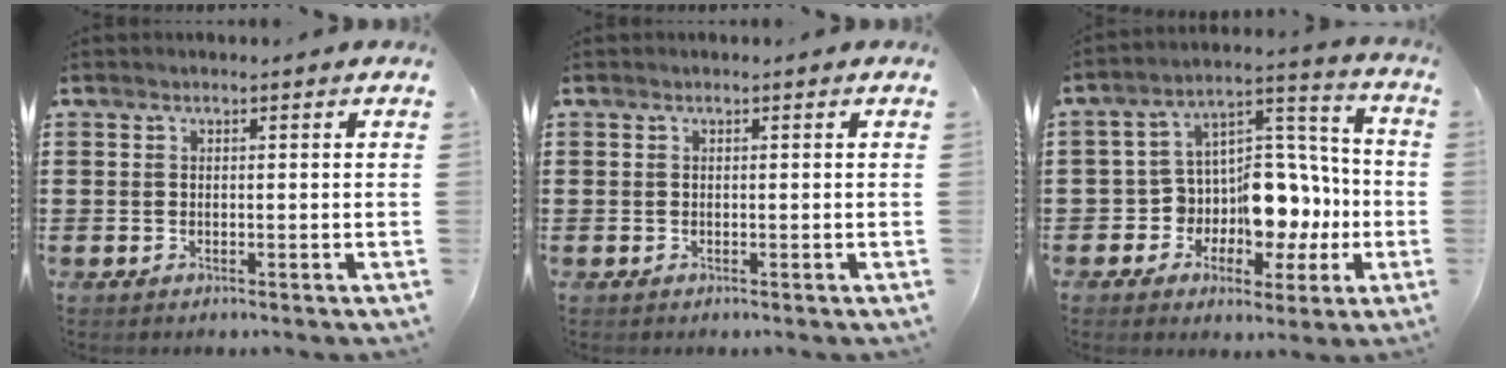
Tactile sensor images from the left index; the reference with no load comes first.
{"total": 0.0}
{"total": 9.8, "force": [-1.8, 8.6, 4.4], "torque": [-0.083, -0.007, -0.023]}